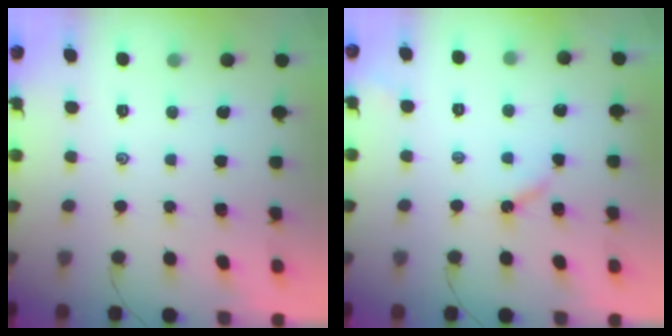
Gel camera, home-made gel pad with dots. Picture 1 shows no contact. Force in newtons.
{"total": 4.5, "press": 4.5, "slide": 0.7}